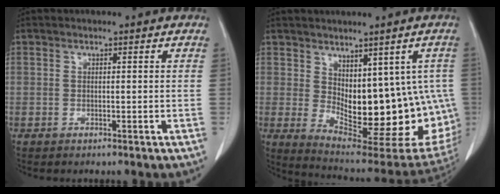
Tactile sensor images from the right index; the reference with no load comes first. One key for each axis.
{"total": 19.5, "fx": -1.0, "fy": 9.1, "fz": 17.2, "tx": -0.180, "ty": -0.006, "tz": 0.014}